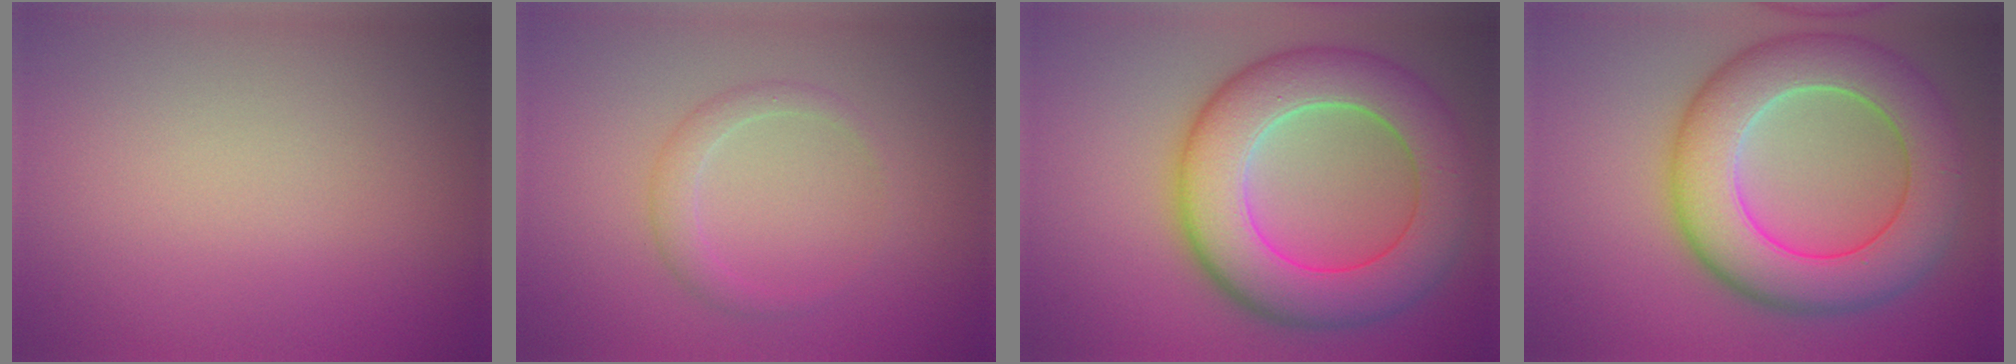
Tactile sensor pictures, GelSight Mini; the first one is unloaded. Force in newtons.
{"total": 1.7, "press": 1.7, "slide": 0.0}
{"total": 10.1, "press": 10.1, "slide": 0.3}
{"total": 10.0, "press": 9.9, "slide": 0.5}